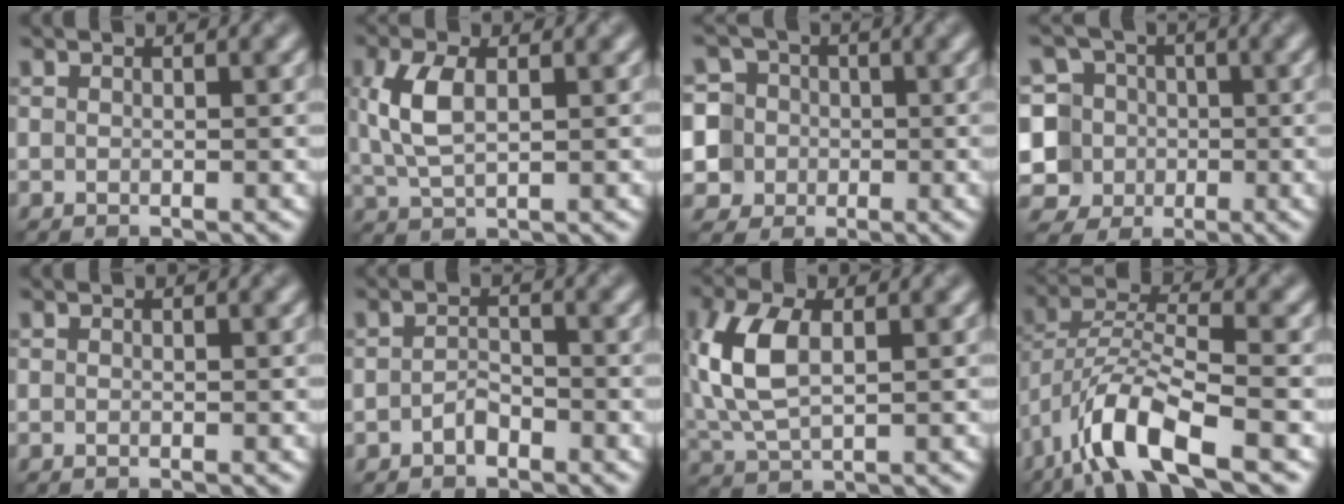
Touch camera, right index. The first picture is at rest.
{"total": 4.1, "force": [0.4, 2.2, 3.5], "torque": [-0.085, 0.013, 0.018]}
{"total": 8.2, "force": [-0.3, 7.9, 2.1], "torque": [-0.049, 0.028, -0.022]}
{"total": 9.0, "force": [-0.4, 8.4, 3.3], "torque": [-0.074, 0.038, -0.046]}
{"total": 0.0}
{"total": 1.6, "force": [-1.5, 0.4, 0.3], "torque": [-0.008, 0.009, -0.022]}
{"total": 6.6, "force": [0.5, 3.7, 5.4], "torque": [-0.138, 0.013, 0.017]}
{"total": 7.9, "force": [-5.1, 2.2, 5.6], "torque": [-0.106, 0.011, -0.096]}